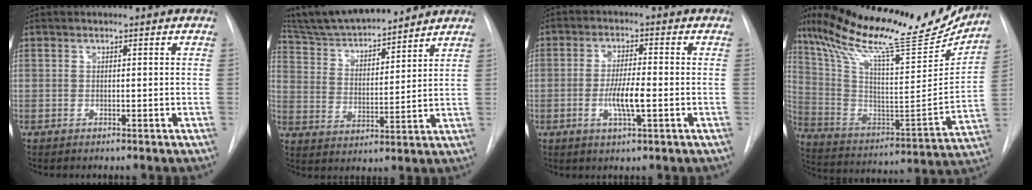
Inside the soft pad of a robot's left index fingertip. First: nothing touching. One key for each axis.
{"total": 16.6, "fx": 15.1, "fy": 2.2, "fz": 6.7, "tx": -0.118, "ty": 0.015, "tz": 0.258}
{"total": 5.5, "fx": -1.3, "fy": 0.7, "fz": 5.2, "tx": -0.104, "ty": -0.005, "tz": -0.024}
{"total": 29.0, "fx": 23.7, "fy": 4.8, "fz": 16.0, "tx": -0.280, "ty": -0.027, "tz": 0.356}